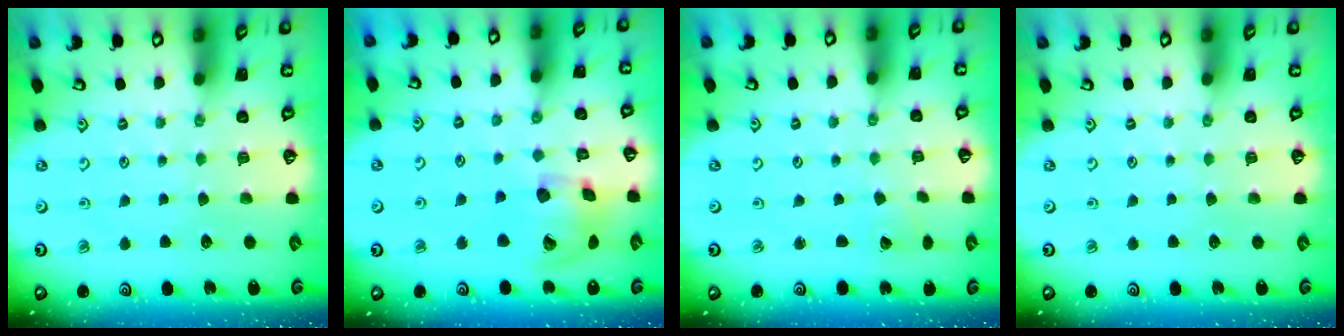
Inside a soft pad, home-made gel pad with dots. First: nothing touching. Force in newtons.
{"total": 17.4, "press": 17.2, "slide": 2.6}
{"total": 1.6, "press": 1.6, "slide": 0.1}
{"total": 0.0}